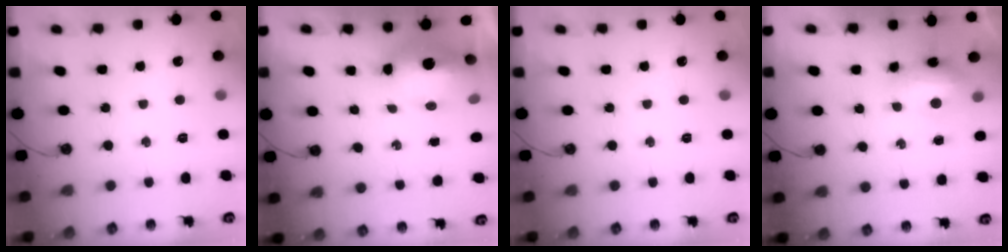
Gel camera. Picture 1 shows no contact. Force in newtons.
{"total": 13.2, "press": 10.2, "slide": 8.4}
{"total": 0.0}
{"total": 16.4, "press": 10.2, "slide": 12.8}